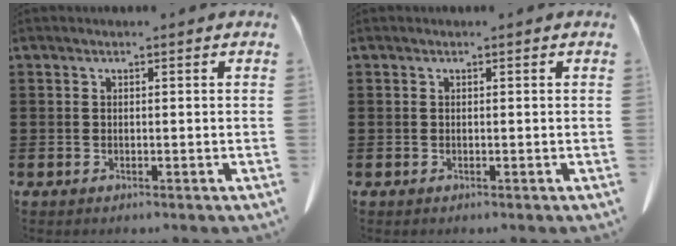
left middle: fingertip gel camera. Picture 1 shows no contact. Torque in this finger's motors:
{"motor_torque": [-0.03, 0.02, 0.00, 0.00]}